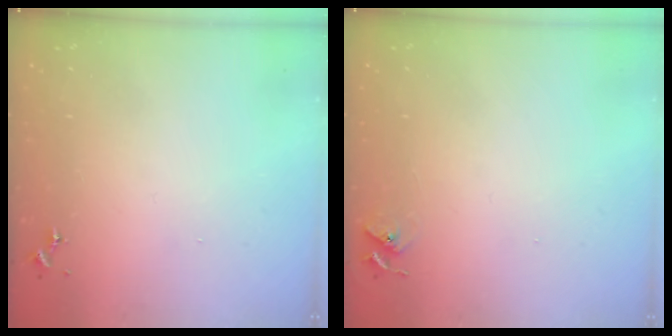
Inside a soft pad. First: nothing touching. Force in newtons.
{"total": 5.8, "press": 5.8, "slide": 0.7}